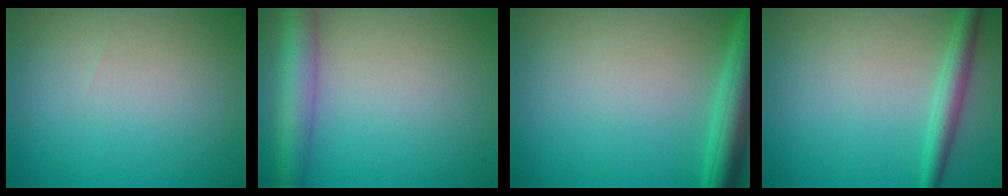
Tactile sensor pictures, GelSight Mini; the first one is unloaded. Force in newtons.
{"total": 5.1, "press": 5.1, "slide": 0.2}
{"total": 4.5, "press": 4.5, "slide": 0.2}
{"total": 2.6, "press": 2.6, "slide": 0.0}